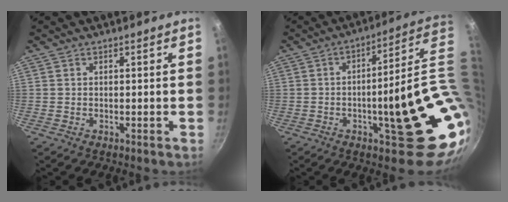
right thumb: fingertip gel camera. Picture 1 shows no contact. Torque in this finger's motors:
{"motor_torque": [2.49, 2.51, 1.98, -0.79, 0.24]}